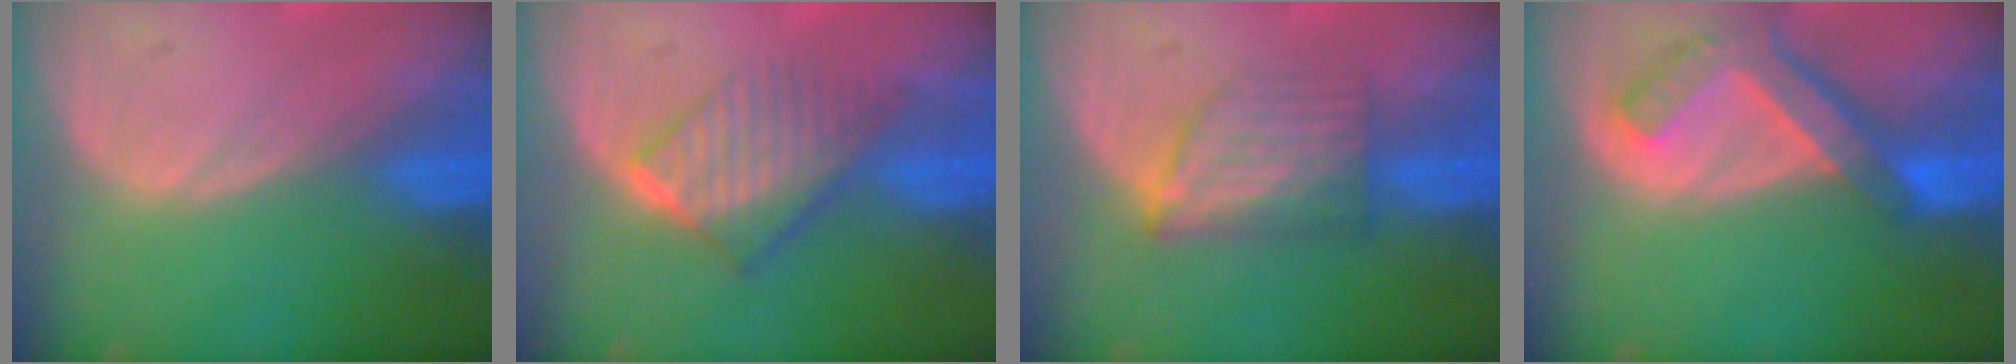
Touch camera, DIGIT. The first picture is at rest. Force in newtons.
{"total": 6.4, "press": 5.7, "slide": 2.9}
{"total": 6.1, "press": 5.5, "slide": 2.6}
{"total": 7.6, "press": 6.6, "slide": 3.8}